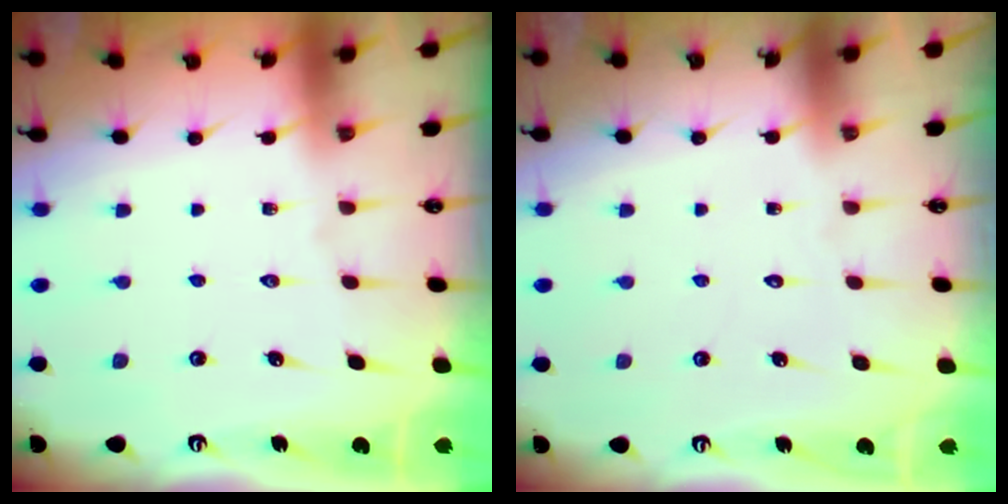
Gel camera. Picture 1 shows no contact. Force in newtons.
{"total": 1.8, "press": 1.8, "slide": 0.1}